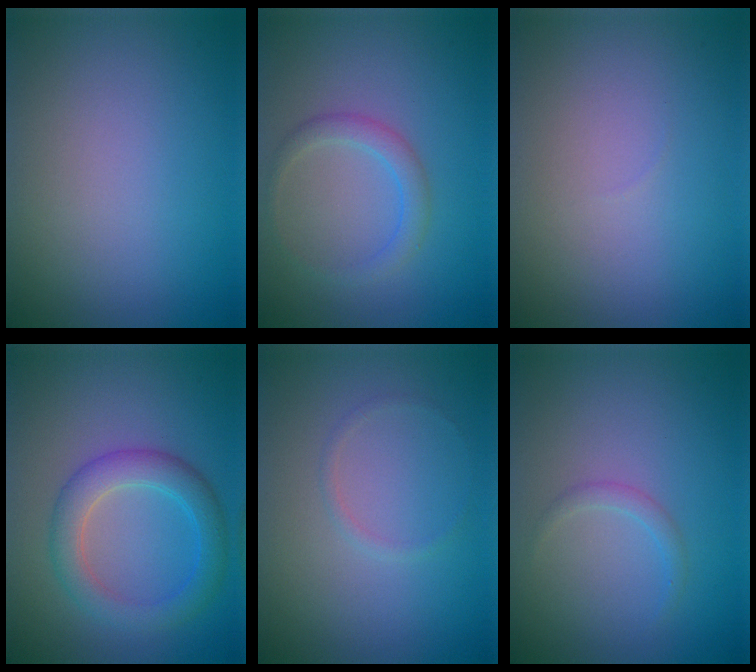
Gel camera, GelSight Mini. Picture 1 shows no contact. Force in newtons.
{"total": 2.1, "press": 2.1, "slide": 0.0}
{"total": 0.0}
{"total": 4.1, "press": 4.0, "slide": 0.3}
{"total": 0.7, "press": 0.7, "slide": 0.1}
{"total": 1.1, "press": 1.1, "slide": 0.1}